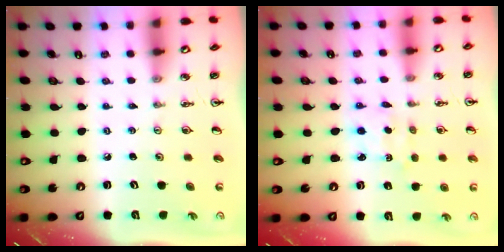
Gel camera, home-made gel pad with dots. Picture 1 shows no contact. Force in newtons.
{"total": 2.2, "press": 2.1, "slide": 0.5}